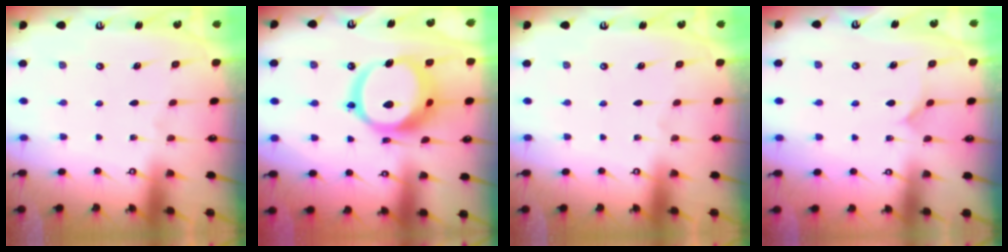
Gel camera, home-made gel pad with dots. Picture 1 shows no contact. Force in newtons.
{"total": 18.7, "press": 18.5, "slide": 2.1}
{"total": 0.0}
{"total": 3.9, "press": 3.9, "slide": 0.4}